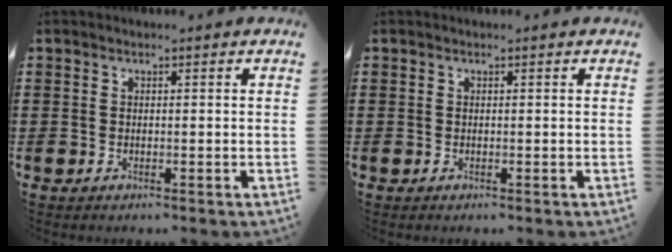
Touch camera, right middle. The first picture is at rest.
{"total": 0.0}